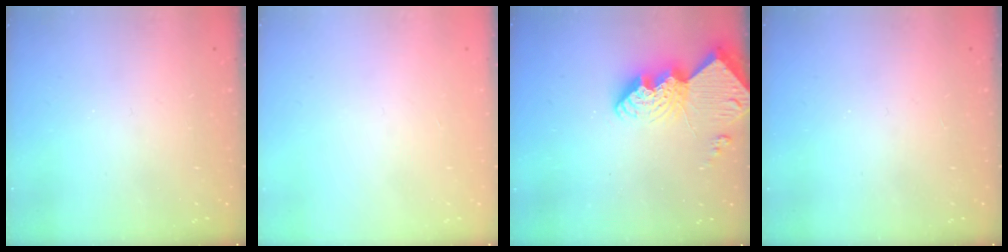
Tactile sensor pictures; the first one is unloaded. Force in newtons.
{"total": 0.0}
{"total": 13.1, "press": 13.0, "slide": 0.8}
{"total": 0.0}